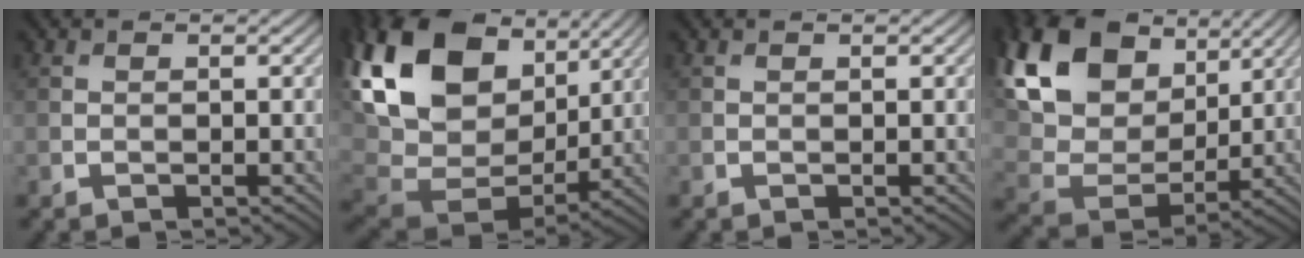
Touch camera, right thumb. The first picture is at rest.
{"total": 20.4, "force": [7.4, 13.7, 13.1], "torque": [-0.323, 0.026, 0.154]}
{"total": 0.0}
{"total": 20.1, "force": [8.9, 13.8, 11.5], "torque": [-0.307, 0.054, 0.181]}